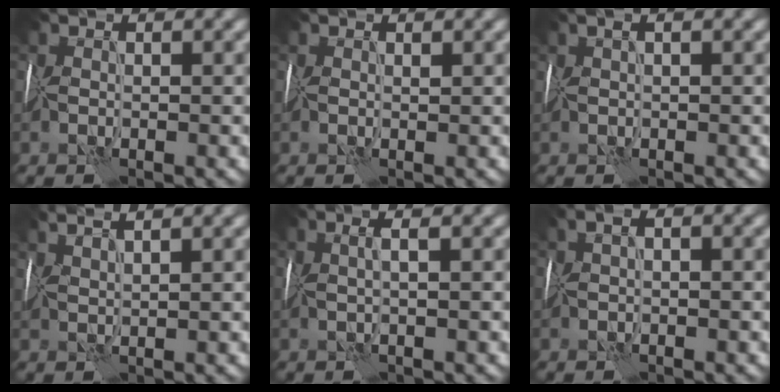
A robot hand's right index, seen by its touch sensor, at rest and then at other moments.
{"total": 0.6, "force": [0.5, 0.3, 0.3], "torque": [0.000, 0.003, 0.008]}
{"total": 1.5, "force": [0.8, 0.0, 1.3], "torque": [-0.022, 0.011, 0.013]}
{"total": 4.3, "force": [3.2, 1.0, 2.7], "torque": [-0.039, 0.030, 0.034]}
{"total": 2.3, "force": [1.1, 0.1, 2.0], "torque": [-0.027, 0.010, 0.010]}
{"total": 2.1, "force": [0.8, 0.4, 1.9], "torque": [-0.034, 0.017, 0.009]}